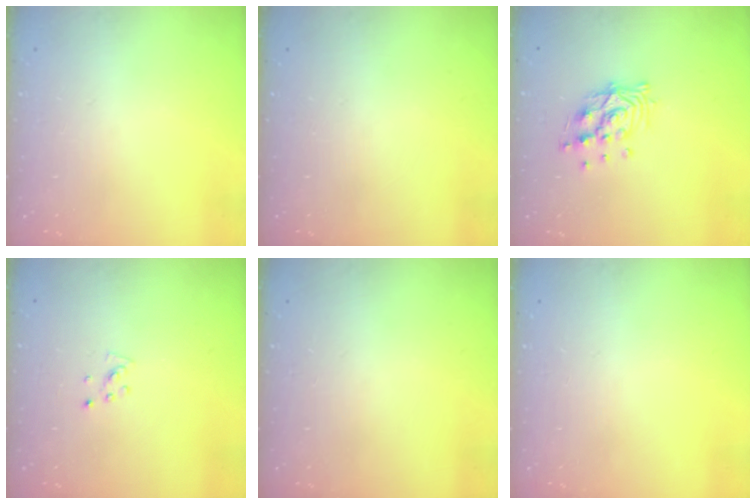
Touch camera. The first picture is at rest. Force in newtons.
{"total": 0.0}
{"total": 10.6, "press": 10.6, "slide": 0.9}
{"total": 3.7, "press": 3.7, "slide": 0.4}
{"total": 0.0}
{"total": 0.0}